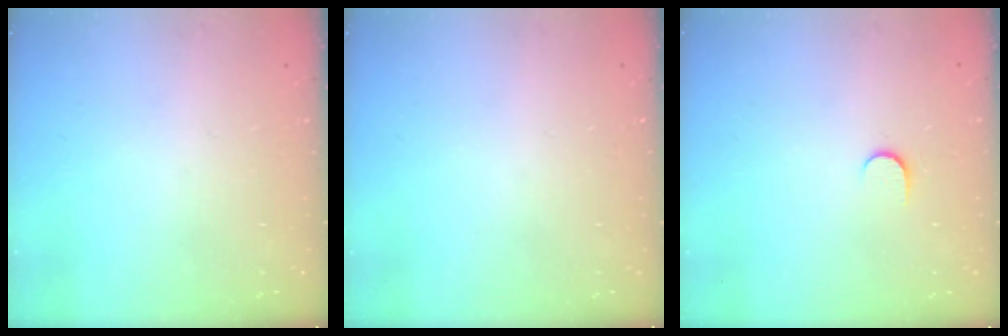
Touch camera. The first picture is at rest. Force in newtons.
{"total": 0.0}
{"total": 3.9, "press": 3.9, "slide": 0.5}